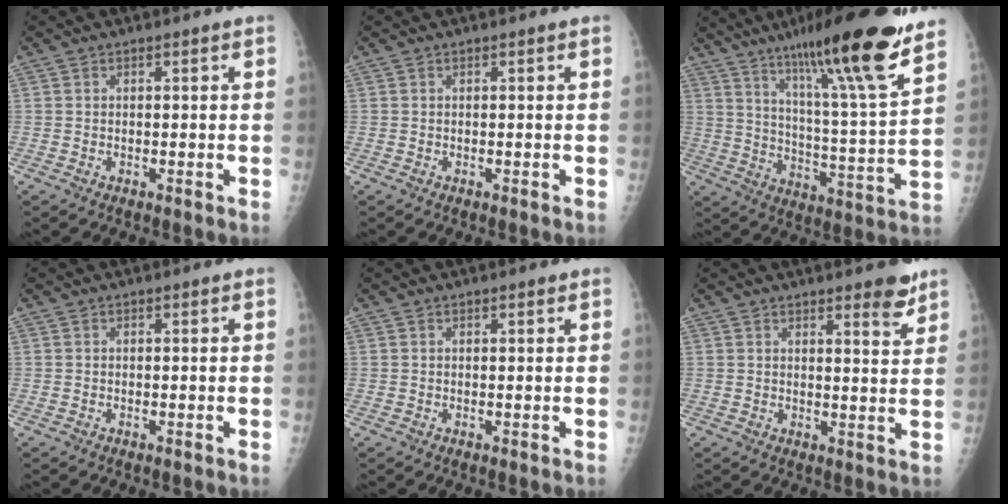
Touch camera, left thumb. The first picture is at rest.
{"total": 0.0}
{"total": 23.1, "force": [15.4, 2.0, 17.0], "torque": [-0.249, -0.059, 0.246]}
{"total": 0.0}
{"total": 0.7, "force": [0.5, 0.1, 0.4], "torque": [-0.006, -0.001, 0.007]}
{"total": 5.2, "force": [3.7, 1.1, 3.5], "torque": [-0.035, -0.026, 0.046]}